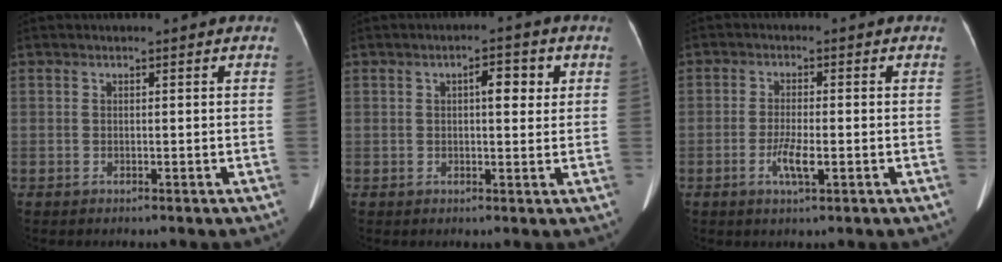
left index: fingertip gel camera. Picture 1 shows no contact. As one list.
[{"total": 3.8, "force": [1.1, 1.4, 3.3], "torque": [-0.049, 0.011, 0.015]}, {"total": 3.7, "force": [-1.3, 0.6, 3.4], "torque": [-0.070, -0.003, -0.025]}]